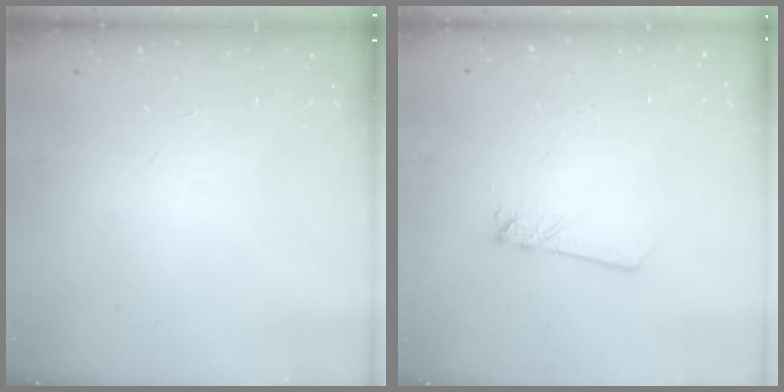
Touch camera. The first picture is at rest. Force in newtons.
{"total": 2.0, "press": 2.0, "slide": 0.1}